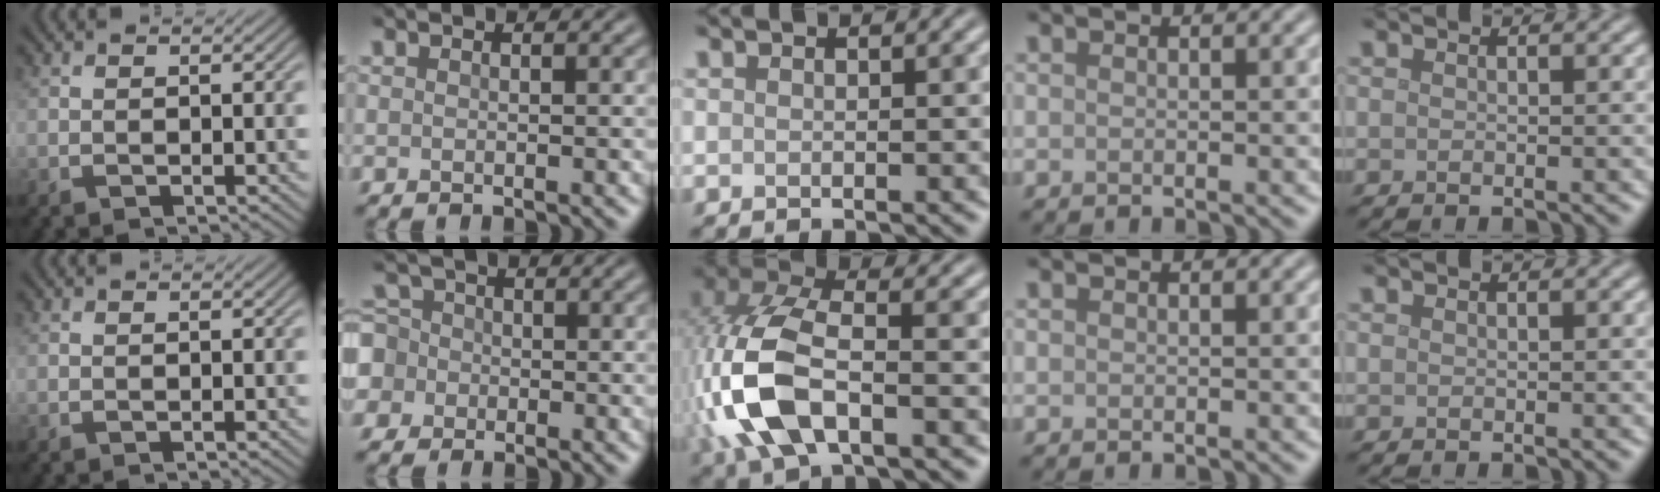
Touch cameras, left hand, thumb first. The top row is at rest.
{"index": {"total": 6.5, "force": [-1.7, 5.9, 2.2], "torque": [-0.057, 0.013, -0.066]}, "middle": {"total": 9.8, "force": [-2.8, 5.1, 7.9], "torque": [-0.193, 0.008, -0.065]}}